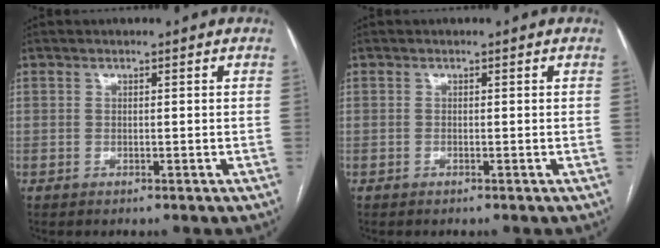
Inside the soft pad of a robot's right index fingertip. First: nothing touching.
{"total": 0.0}